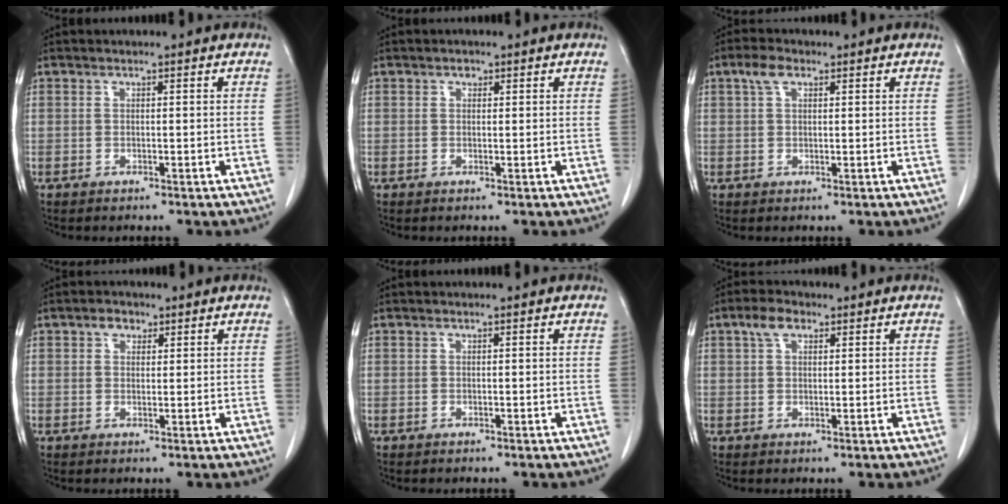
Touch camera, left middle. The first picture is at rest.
{"total": 0.7, "force": [0.4, 0.5, 0.3], "torque": [-0.002, -0.002, 0.006]}
{"total": 2.8, "force": [1.5, 1.4, 1.9], "torque": [-0.043, 0.012, 0.031]}
{"total": 2.1, "force": [1.2, 1.5, 0.9], "torque": [-0.016, 0.005, 0.020]}
{"total": 0.0}
{"total": 3.4, "force": [1.9, 1.8, 2.2], "torque": [-0.048, 0.012, 0.037]}